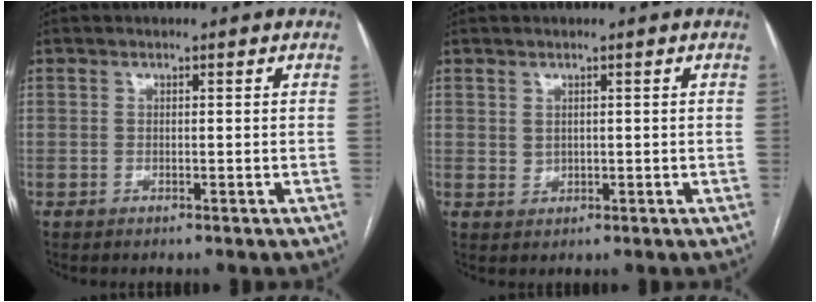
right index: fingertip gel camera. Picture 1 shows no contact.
{"total": 1.2, "force": [0.5, 1.0, 0.5], "torque": [-0.006, -0.003, 0.012]}